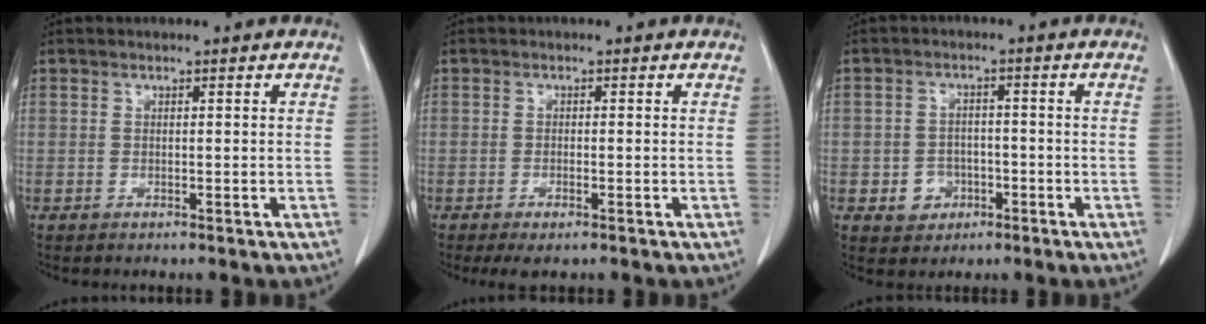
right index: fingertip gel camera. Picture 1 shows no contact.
{"total": 2.8, "force": [-1.8, 0.6, 2.0], "torque": [-0.036, -0.006, -0.027]}
{"total": 4.0, "force": [-1.5, 3.5, 1.3], "torque": [-0.017, 0.008, -0.018]}